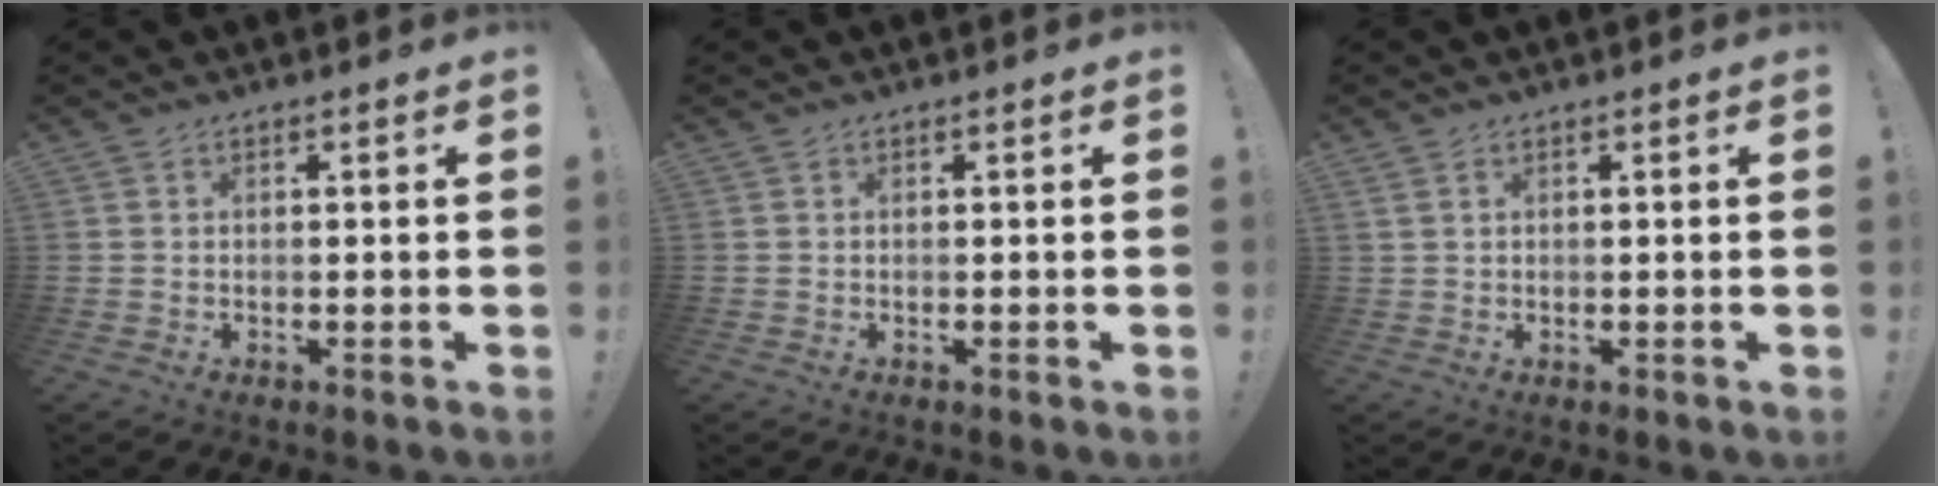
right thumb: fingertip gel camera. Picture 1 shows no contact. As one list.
[{"total": 0.0}, {"total": 1.5, "force": [0.8, 0.7, 1.0], "torque": [-0.021, 0.002, 0.016]}]